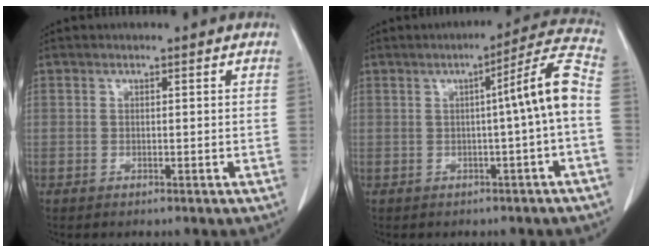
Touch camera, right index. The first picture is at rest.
{"total": 8.0, "force": [-0.6, -1.1, 7.9], "torque": [-0.108, 0.017, -0.010]}